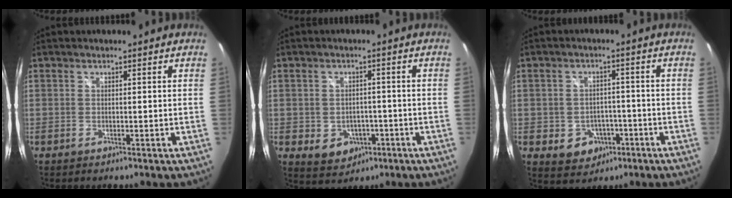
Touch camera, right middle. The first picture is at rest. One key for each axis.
{"total": 6.8, "fx": -2.5, "fy": 5.6, "fz": 2.9, "tx": -0.068, "ty": 0.001, "tz": -0.019}
{"total": 7.0, "fx": -2.9, "fy": 5.9, "fz": 2.6, "tx": -0.062, "ty": 0.010, "tz": -0.022}